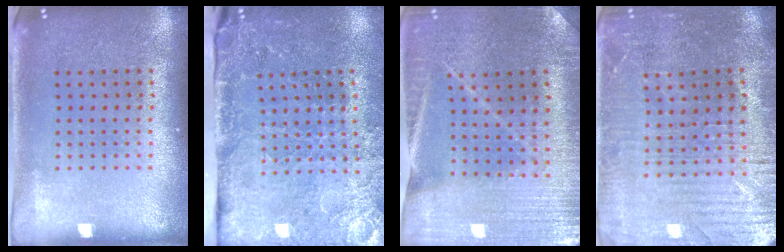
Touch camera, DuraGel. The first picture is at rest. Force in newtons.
{"total": 3.3, "press": 3.2, "slide": 0.7}
{"total": 1.7, "press": 1.7, "slide": 0.1}
{"total": 2.2, "press": 2.2, "slide": 0.5}